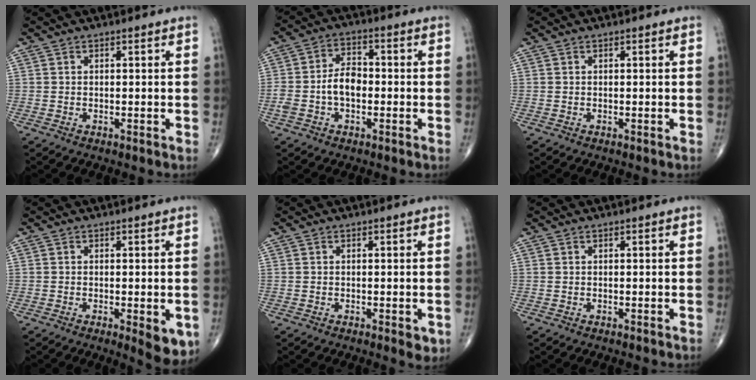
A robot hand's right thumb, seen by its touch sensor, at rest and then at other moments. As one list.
[{"total": 7.1, "force": [-1.1, 4.4, 5.4], "torque": [-0.101, 0.026, -0.025]}, {"total": 0.0}, {"total": 6.1, "force": [-1.9, 2.0, 5.4], "torque": [-0.062, -0.013, -0.022]}, {"total": 2.5, "force": [-0.7, 1.0, 2.2], "torque": [-0.021, -0.004, -0.008]}, {"total": 0.0}]